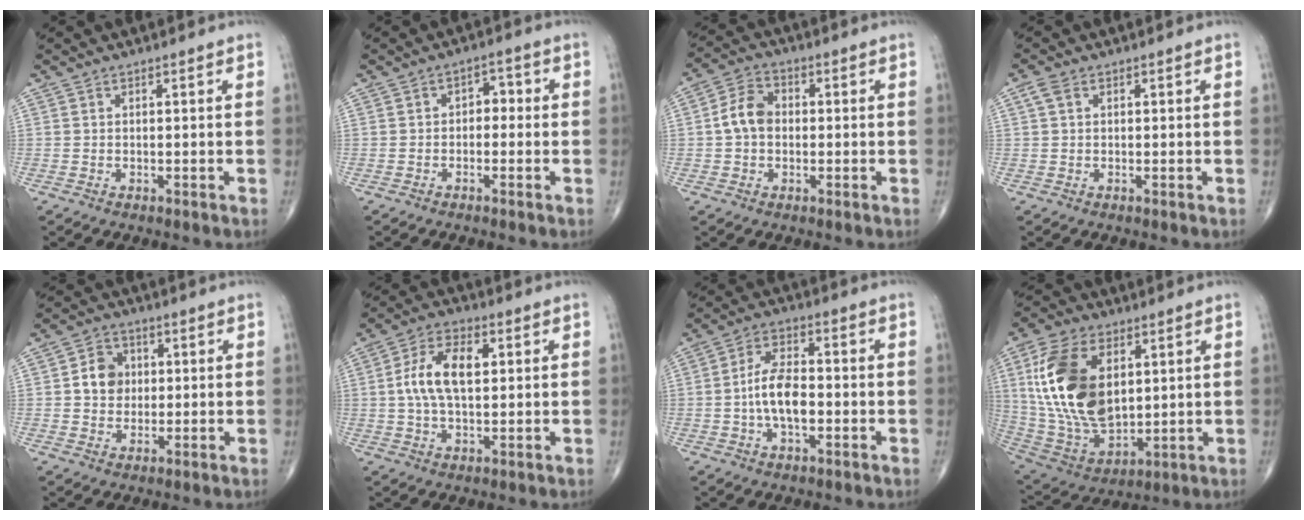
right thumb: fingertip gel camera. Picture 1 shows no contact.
{"total": 3.3, "force": [-0.4, 2.3, 2.2], "torque": [-0.011, 0.016, -0.016]}
{"total": 6.6, "force": [-0.1, 4.9, 4.4], "torque": [-0.075, 0.020, -0.012]}
{"total": 2.2, "force": [0.8, 1.5, 1.5], "torque": [-0.031, 0.011, 0.015]}
{"total": 6.2, "force": [0.7, 5.3, 3.1], "torque": [-0.029, 0.006, 0.006]}
{"total": 10.3, "force": [1.5, 5.4, 8.6], "torque": [-0.163, 0.013, 0.025]}
{"total": 9.0, "force": [-1.4, 4.5, 7.6], "torque": [-0.139, 0.020, -0.032]}
{"total": 22.0, "force": [4.8, 12.9, 17.1], "torque": [-0.328, -0.023, 0.098]}